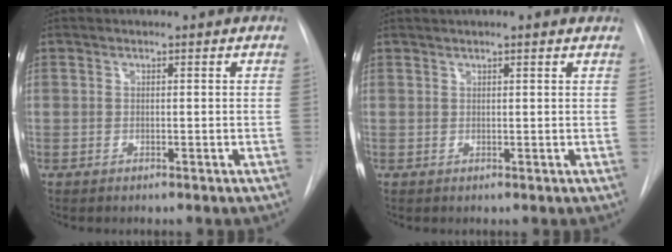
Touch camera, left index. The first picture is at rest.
{"total": 4.9, "force": [4.1, 0.6, 2.7], "torque": [-0.044, 0.031, 0.051]}